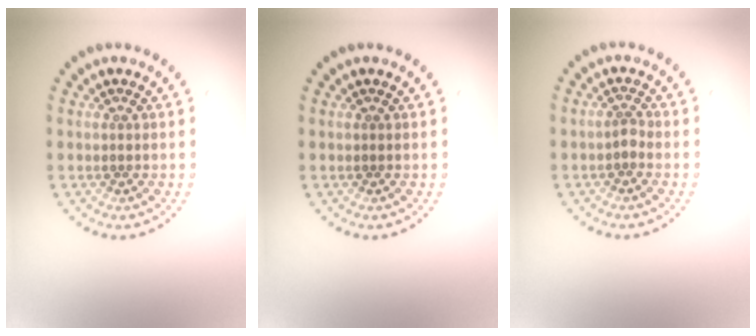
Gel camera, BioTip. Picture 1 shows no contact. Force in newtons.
{"total": 0.0}
{"total": 0.9, "press": 0.7, "slide": 0.7}